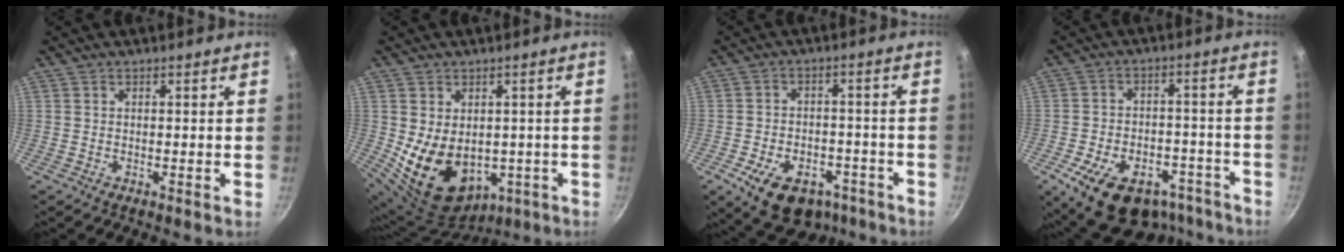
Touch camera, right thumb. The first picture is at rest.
{"total": 14.3, "force": [-1.5, 10.6, 9.6], "torque": [-0.149, -0.009, 0.012]}
{"total": 14.7, "force": [-7.8, 9.5, 8.0], "torque": [-0.098, 0.040, -0.106]}
{"total": 19.7, "force": [-12.0, 11.6, 10.5], "torque": [-0.128, 0.054, -0.161]}